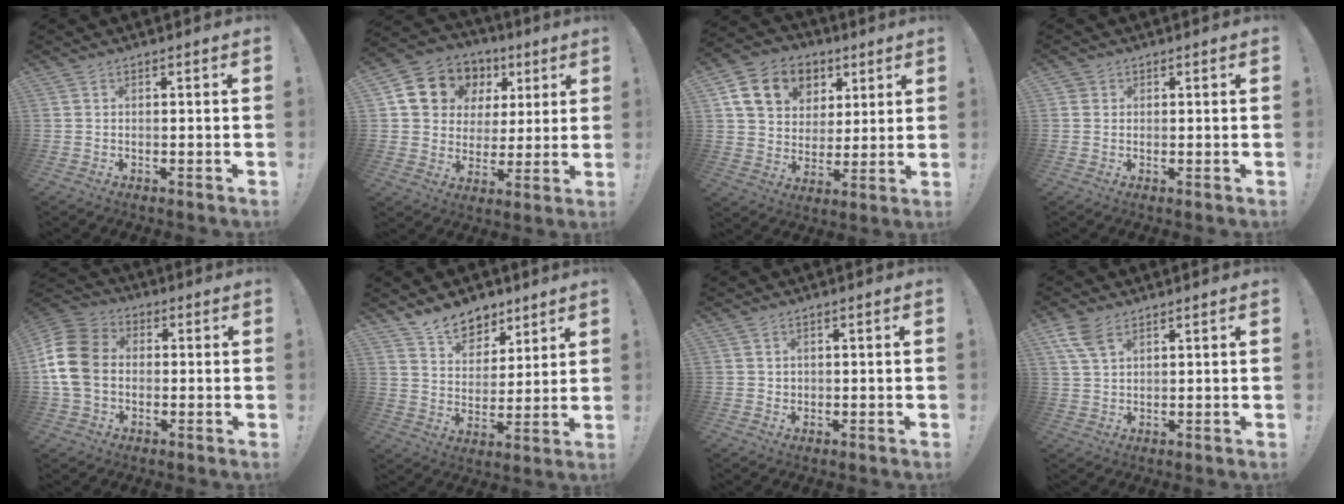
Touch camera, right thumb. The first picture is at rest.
{"total": 13.0, "force": [5.9, 10.7, 4.5], "torque": [-0.067, -0.033, 0.124]}
{"total": 14.8, "force": [6.7, 11.6, 6.3], "torque": [-0.088, -0.023, 0.136]}
{"total": 1.6, "force": [0.6, 1.4, 0.3], "torque": [-0.008, 0.002, 0.012]}
{"total": 14.9, "force": [-0.1, 11.7, 9.2], "torque": [-0.171, 0.018, 0.000]}
{"total": 11.1, "force": [8.7, 6.2, 2.7], "torque": [-0.055, -0.062, 0.172]}
{"total": 1.5, "force": [0.6, 1.3, 0.3], "torque": [0.001, -0.003, 0.010]}
{"total": 6.6, "force": [3.8, 3.5, 4.1], "torque": [-0.074, -0.010, 0.075]}